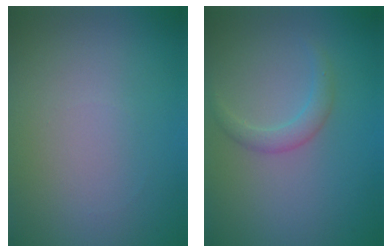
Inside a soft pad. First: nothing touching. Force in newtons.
{"total": 1.6, "press": 1.6, "slide": 0.1}